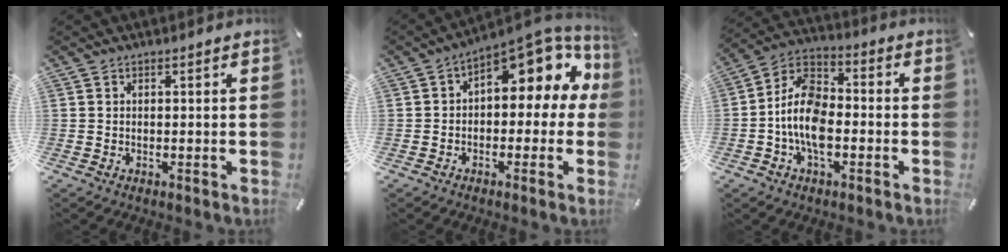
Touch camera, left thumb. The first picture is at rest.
{"total": 11.1, "force": [5.7, 5.9, 7.5], "torque": [-0.093, -0.057, 0.098]}
{"total": 12.0, "force": [-3.7, 7.2, 8.9], "torque": [-0.197, 0.014, -0.070]}